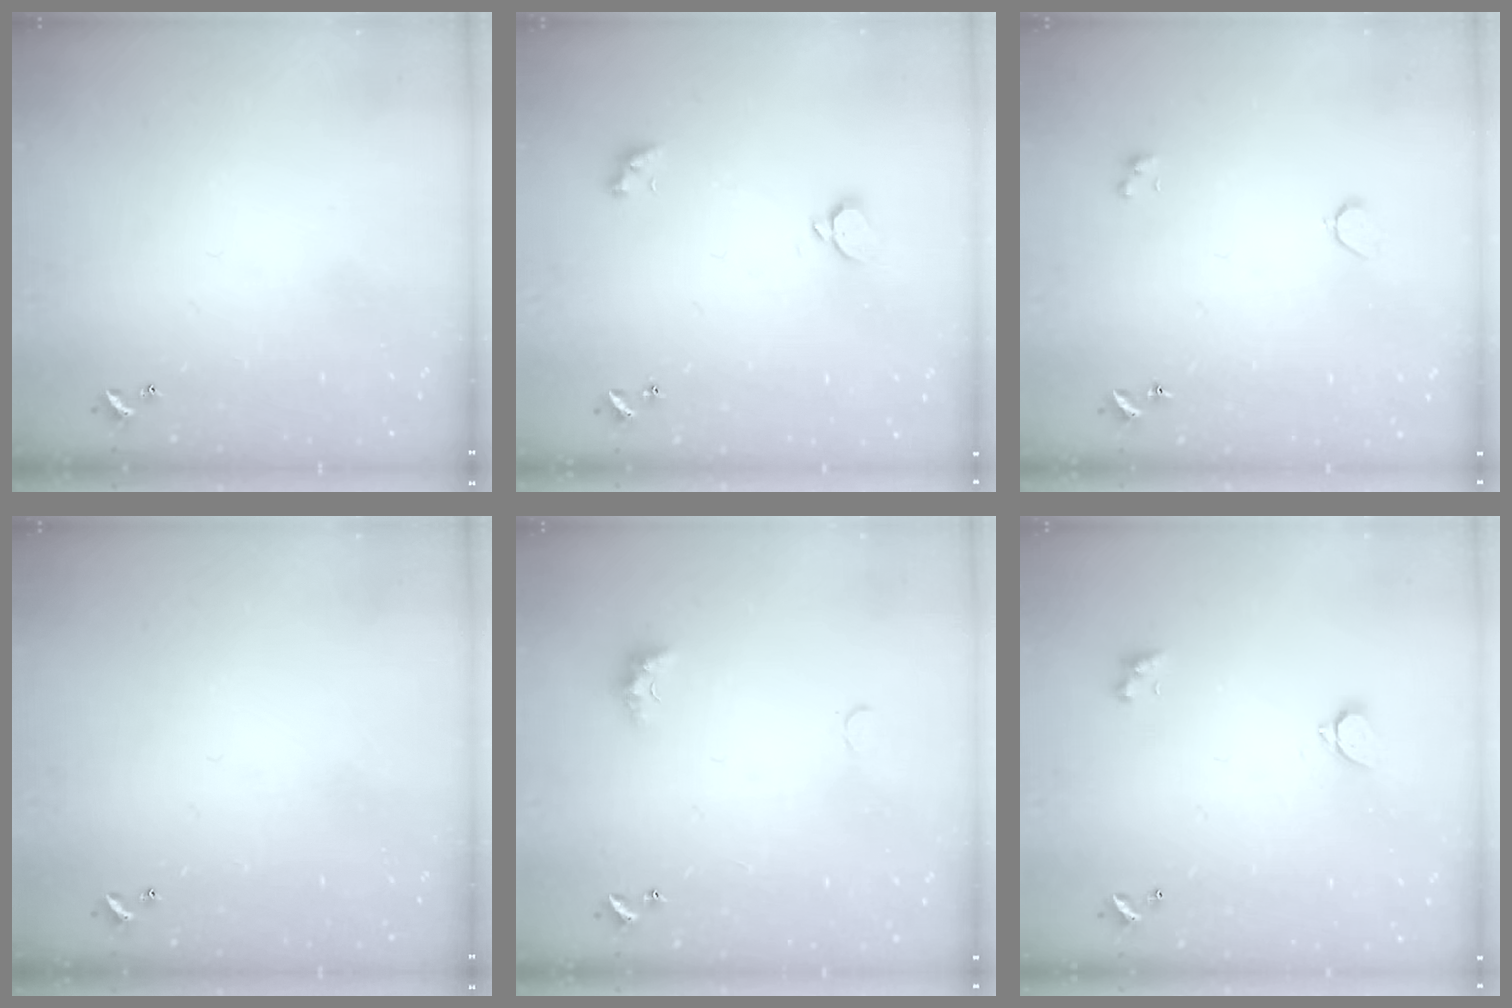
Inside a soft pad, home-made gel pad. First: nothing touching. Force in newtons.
{"total": 2.1, "press": 1.9, "slide": 0.9}
{"total": 2.6, "press": 2.5, "slide": 0.6}
{"total": 0.0}
{"total": 2.8, "press": 2.8, "slide": 0.7}
{"total": 1.6, "press": 1.5, "slide": 0.5}